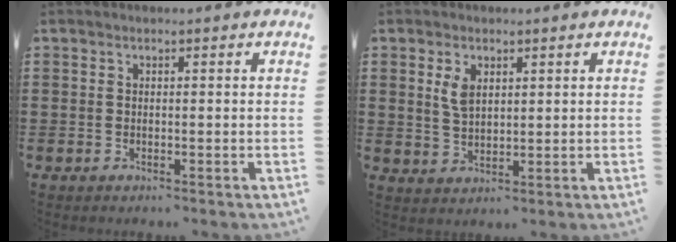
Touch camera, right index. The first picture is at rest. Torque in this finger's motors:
{"motor_torque": [0.21, 0.02, 0.12, 0.08]}